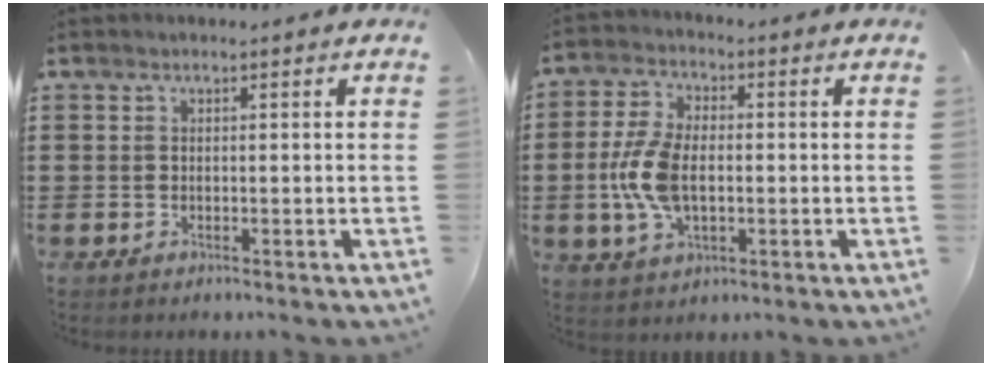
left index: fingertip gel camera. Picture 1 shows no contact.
{"total": 8.6, "force": [-0.8, 4.8, 7.1], "torque": [-0.176, -0.001, -0.023]}